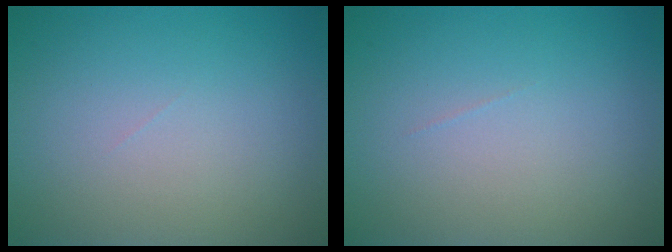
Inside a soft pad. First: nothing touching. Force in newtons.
{"total": 0.0}